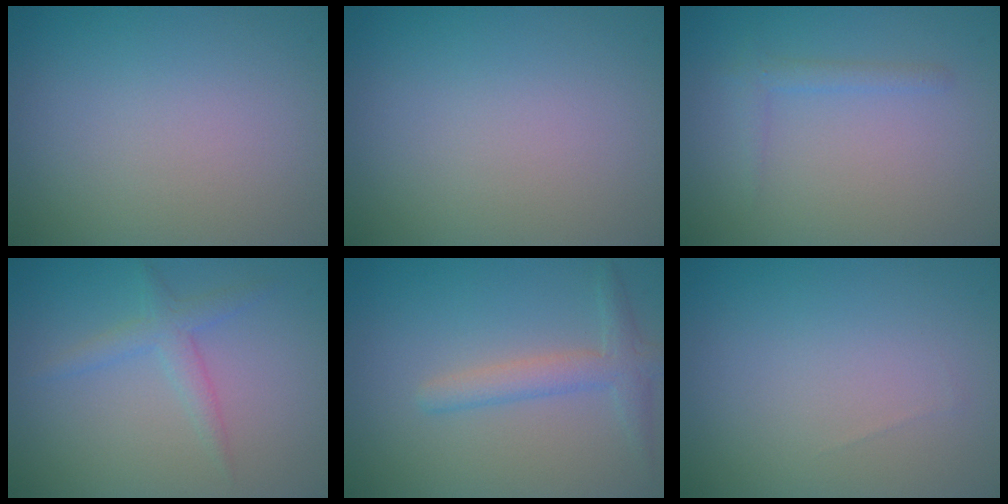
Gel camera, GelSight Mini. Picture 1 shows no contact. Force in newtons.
{"total": 0.0}
{"total": 1.1, "press": 1.1, "slide": 0.1}
{"total": 1.3, "press": 1.3, "slide": 0.1}
{"total": 2.5, "press": 2.5, "slide": 0.1}
{"total": 0.0}